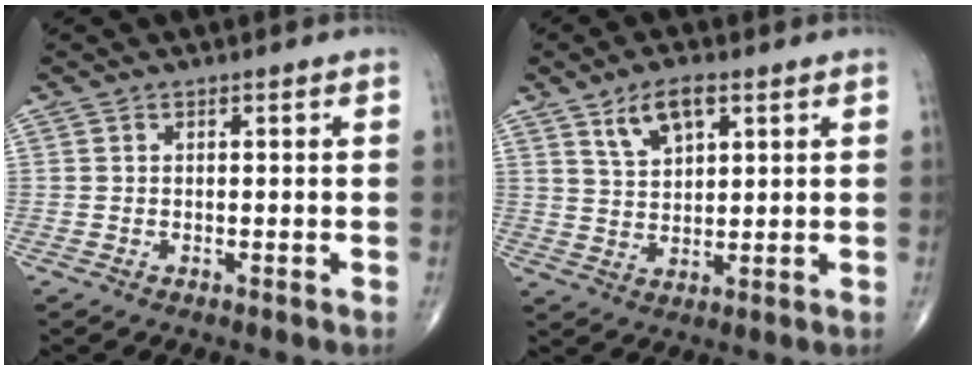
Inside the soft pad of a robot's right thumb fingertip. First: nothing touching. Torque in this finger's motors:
{"motor_torque": [0.01, 0.09, 0.16, 0.12, 0.18]}